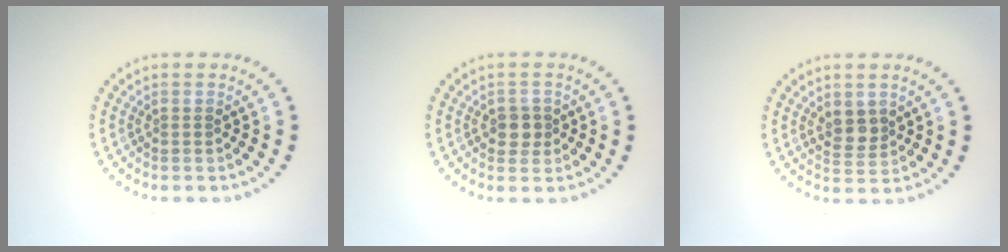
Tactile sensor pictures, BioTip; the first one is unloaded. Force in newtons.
{"total": 1.9, "press": 1.8, "slide": 0.7}
{"total": 2.1, "press": 1.9, "slide": 0.8}